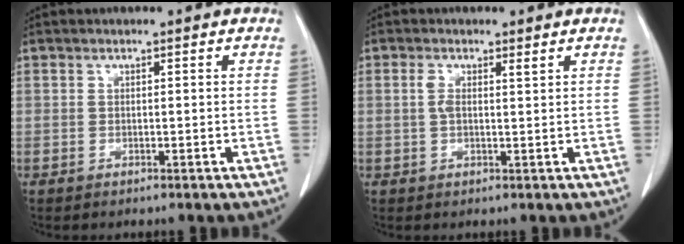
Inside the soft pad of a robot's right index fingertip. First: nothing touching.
{"total": 2.7, "force": [1.1, 0.8, 2.3], "torque": [-0.050, 0.006, 0.022]}